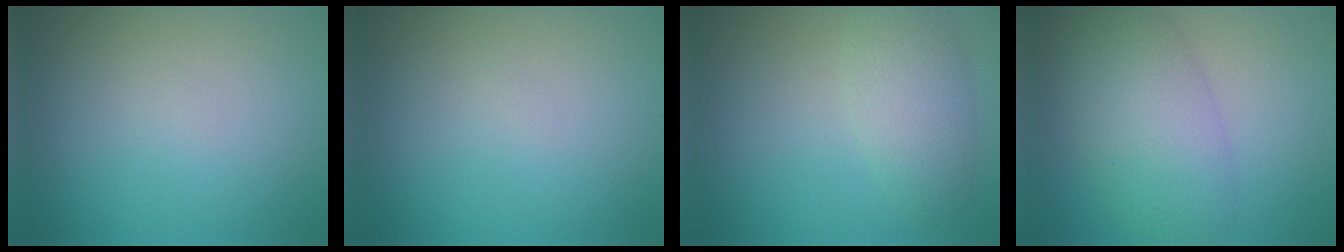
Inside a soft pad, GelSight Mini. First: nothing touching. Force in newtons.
{"total": 0.0}
{"total": 3.5, "press": 3.4, "slide": 0.2}
{"total": 6.3, "press": 6.3, "slide": 0.4}